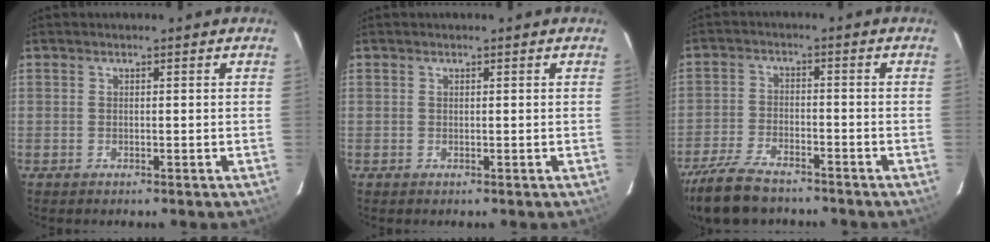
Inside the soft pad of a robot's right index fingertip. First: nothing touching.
{"total": 0.0}
{"total": 12.6, "force": [-10.0, 4.8, 5.9], "torque": [-0.152, -0.012, -0.185]}